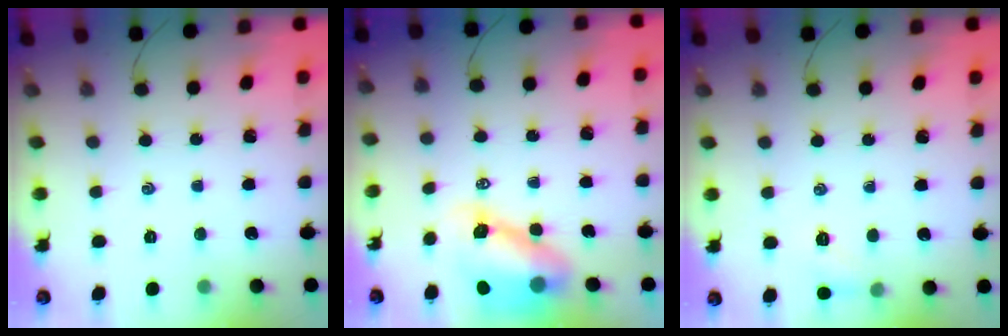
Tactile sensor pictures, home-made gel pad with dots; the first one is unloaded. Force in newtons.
{"total": 9.0, "press": 8.6, "slide": 2.4}
{"total": 5.2, "press": 5.0, "slide": 1.5}